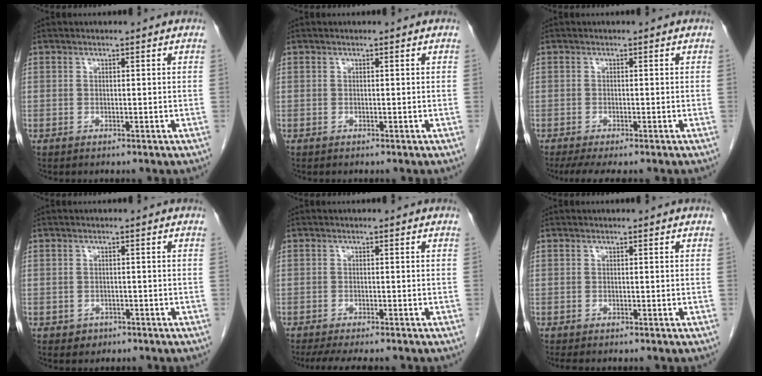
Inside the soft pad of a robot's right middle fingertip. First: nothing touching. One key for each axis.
{"total": 0.0}
{"total": 5.2, "fx": -4.1, "fy": 0.9, "fz": 3.1, "tx": -0.044, "ty": -0.012, "tz": -0.063}
{"total": 1.5, "fx": -0.8, "fy": 1.3, "fz": 0.3, "tx": -0.003, "ty": 0.005, "tz": -0.006}
{"total": 7.2, "fx": -6.0, "fy": 1.3, "fz": 3.8, "tx": -0.049, "ty": -0.011, "tz": -0.090}
{"total": 0.8, "fx": -0.7, "fy": 0.2, "fz": 0.3, "tx": -0.004, "ty": -0.002, "tz": -0.011}